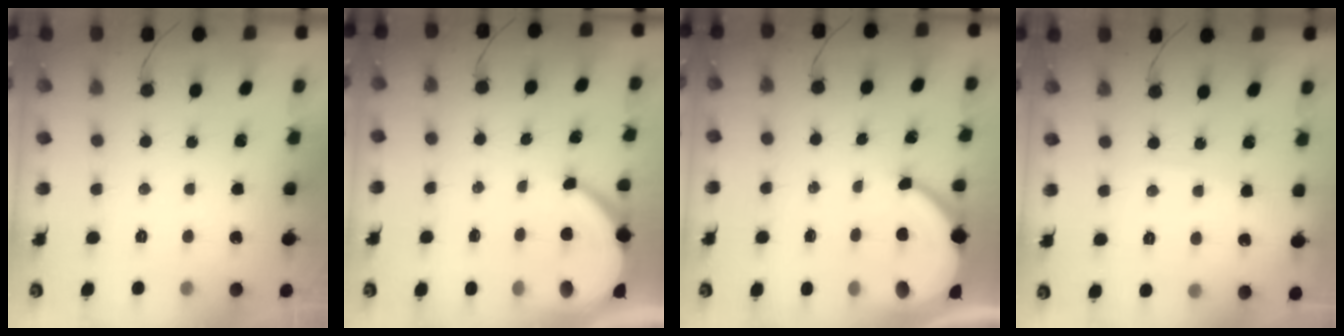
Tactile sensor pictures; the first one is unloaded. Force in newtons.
{"total": 7.0, "press": 7.0, "slide": 0.4}
{"total": 7.7, "press": 7.7, "slide": 0.9}
{"total": 2.6, "press": 2.6, "slide": 0.2}